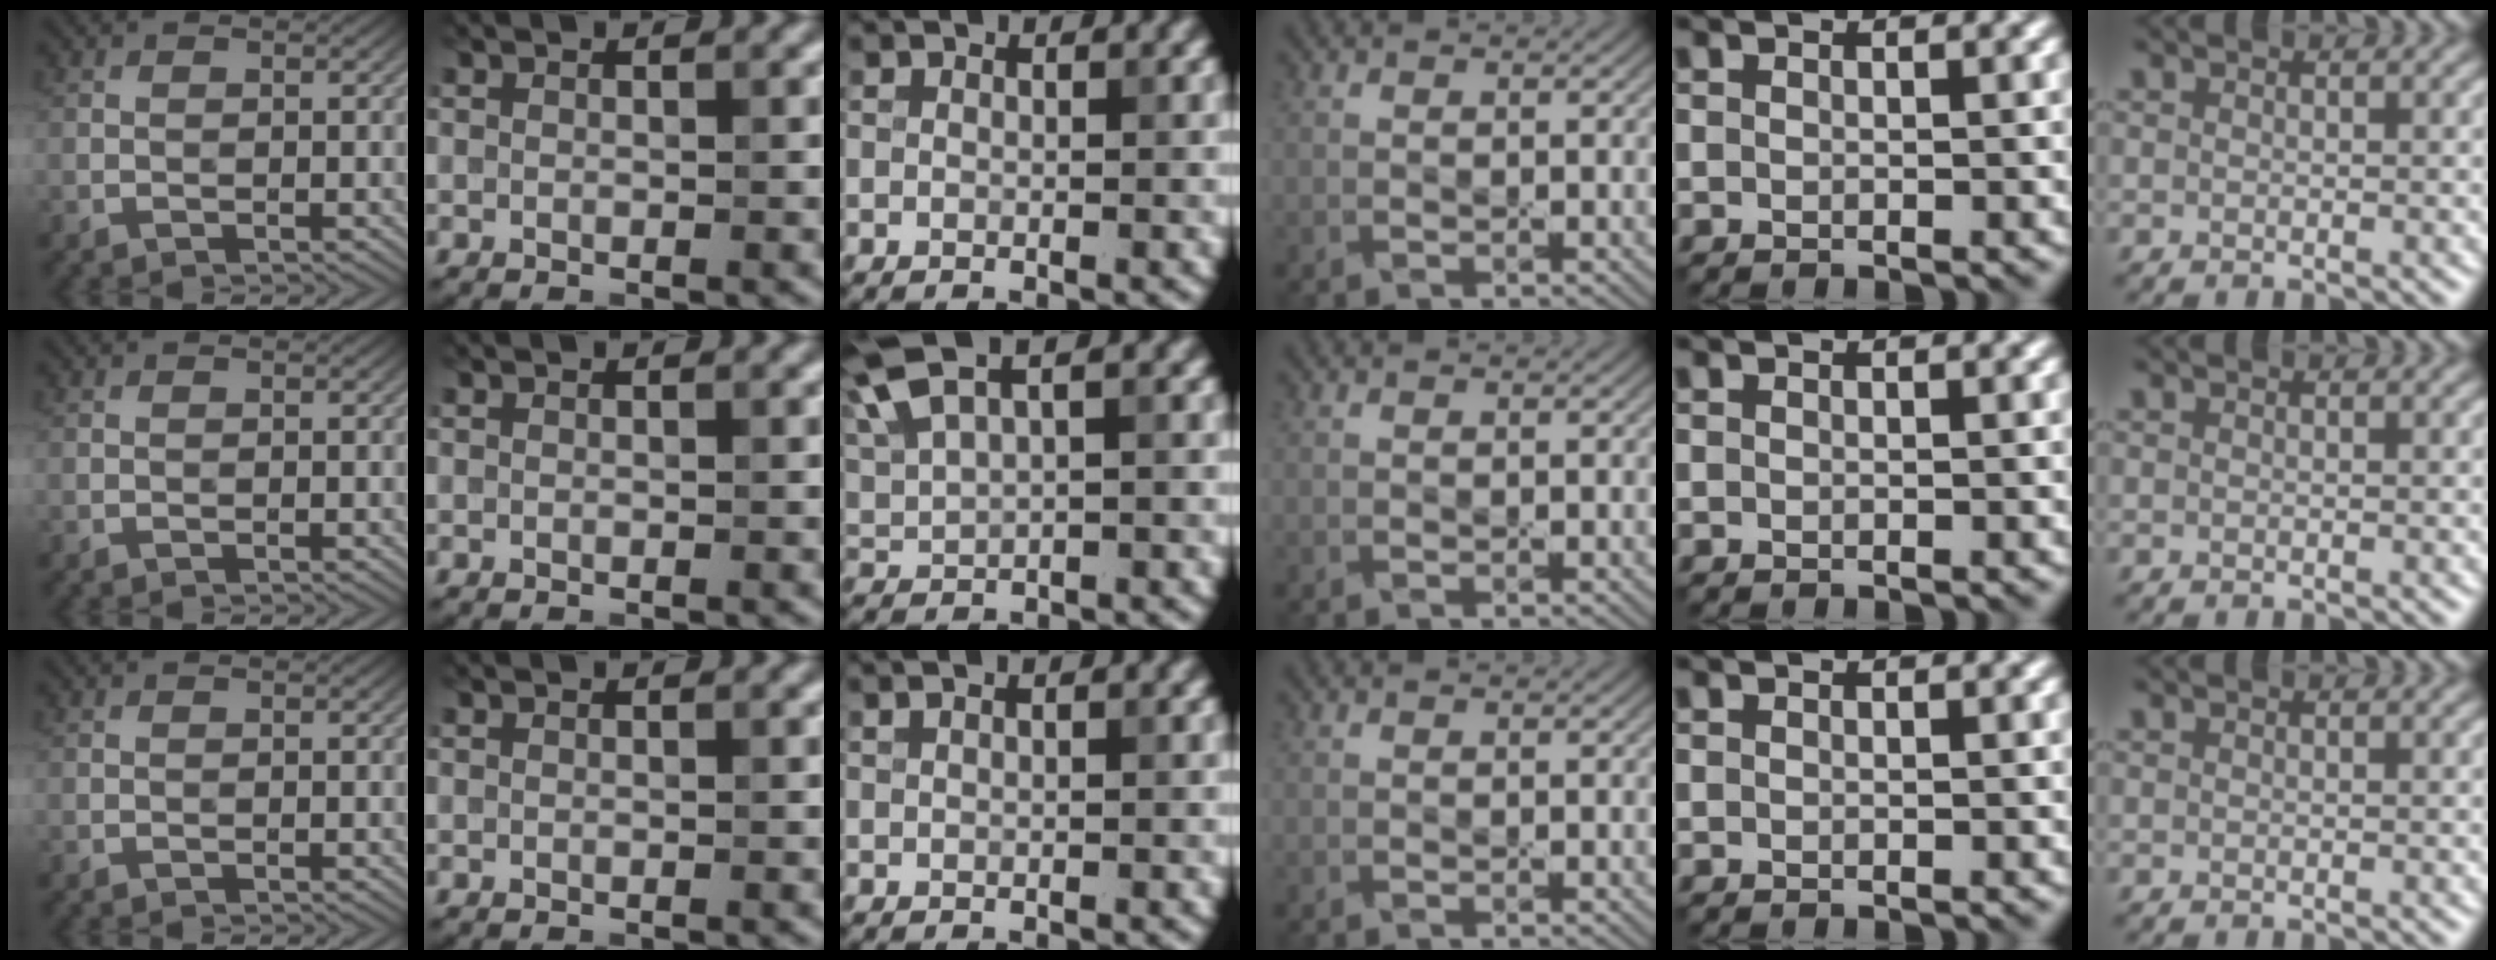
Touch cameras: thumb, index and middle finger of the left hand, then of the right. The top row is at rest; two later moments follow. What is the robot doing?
{"motion": "press", "object": "keyboard"}